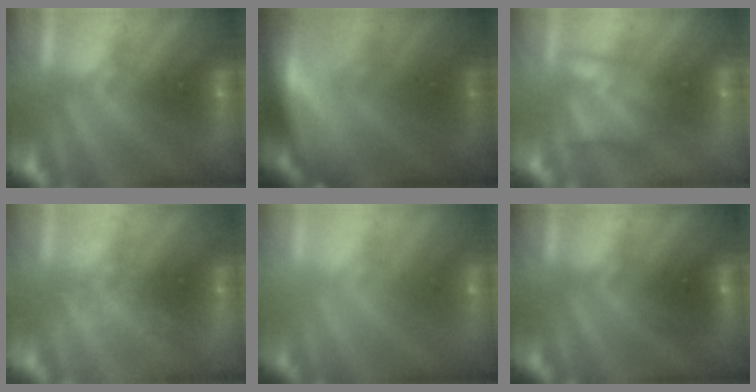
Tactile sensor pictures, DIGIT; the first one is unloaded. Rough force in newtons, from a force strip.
{"total": 8.0}
{"total": 2.3}
{"total": 2.3}
{"total": 2.2}
{"total": 2.8}